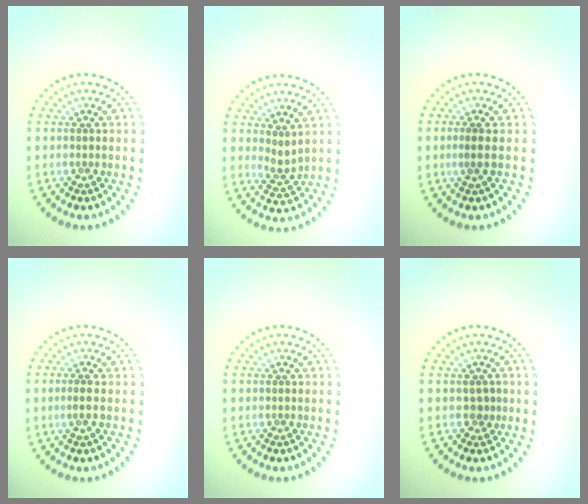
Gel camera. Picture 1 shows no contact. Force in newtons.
{"total": 1.6, "press": 1.3, "slide": 1.1}
{"total": 0.9, "press": 0.6, "slide": 0.6}
{"total": 0.9, "press": 0.7, "slide": 0.5}
{"total": 0.0}
{"total": 0.9, "press": 0.7, "slide": 0.5}